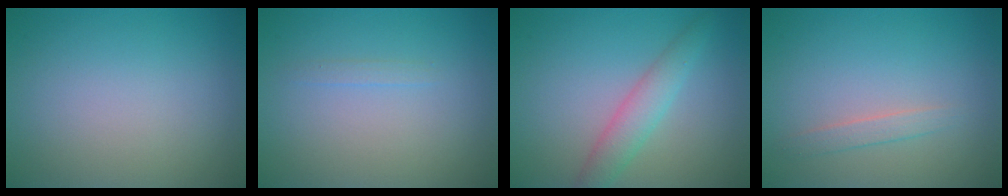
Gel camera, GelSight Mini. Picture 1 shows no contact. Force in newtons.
{"total": 0.6, "press": 0.6, "slide": 0.0}
{"total": 2.9, "press": 2.9, "slide": 0.1}
{"total": 1.3, "press": 1.3, "slide": 0.1}